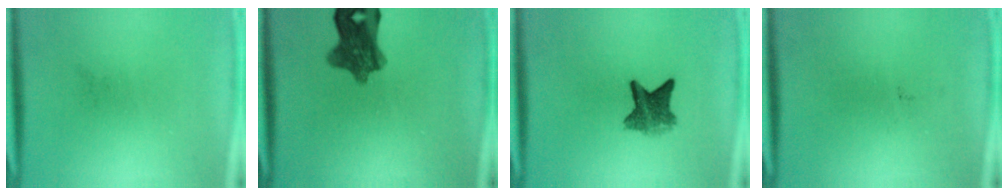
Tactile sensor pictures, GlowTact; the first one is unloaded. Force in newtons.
{"total": 8.6}
{"total": 5.9}
{"total": 0.0}